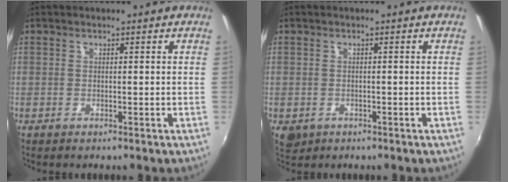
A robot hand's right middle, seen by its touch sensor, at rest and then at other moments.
{"total": 3.3, "force": [-1.2, 2.6, 1.7], "torque": [-0.034, -0.009, -0.014]}